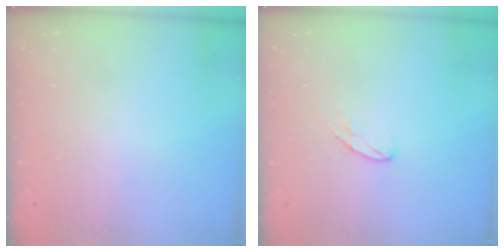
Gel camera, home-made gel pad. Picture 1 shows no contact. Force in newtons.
{"total": 6.3, "press": 6.3, "slide": 0.5}